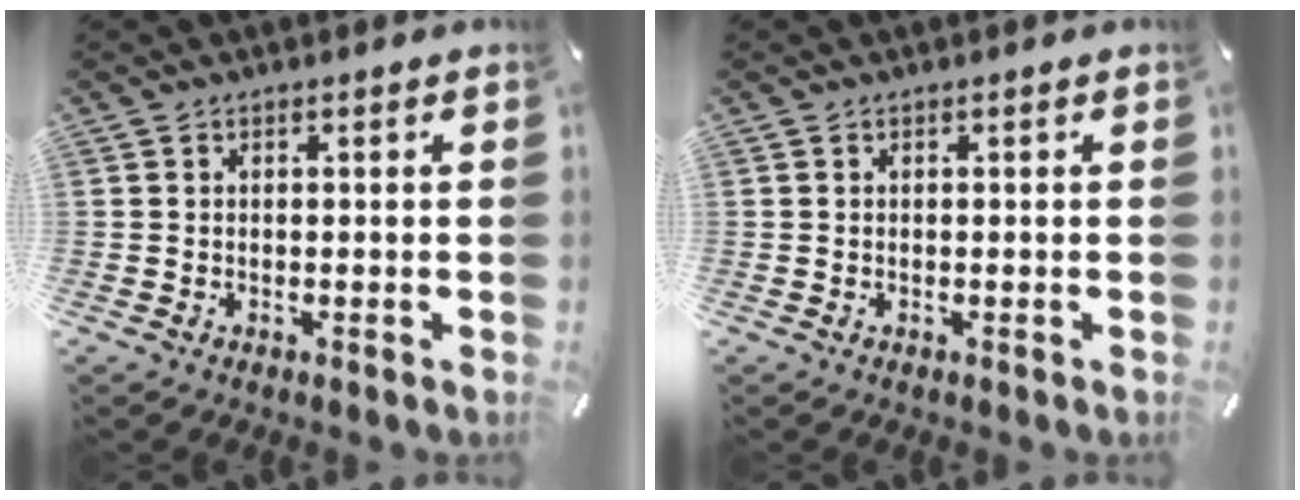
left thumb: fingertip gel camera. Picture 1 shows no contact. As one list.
[{"total": 0.0}]